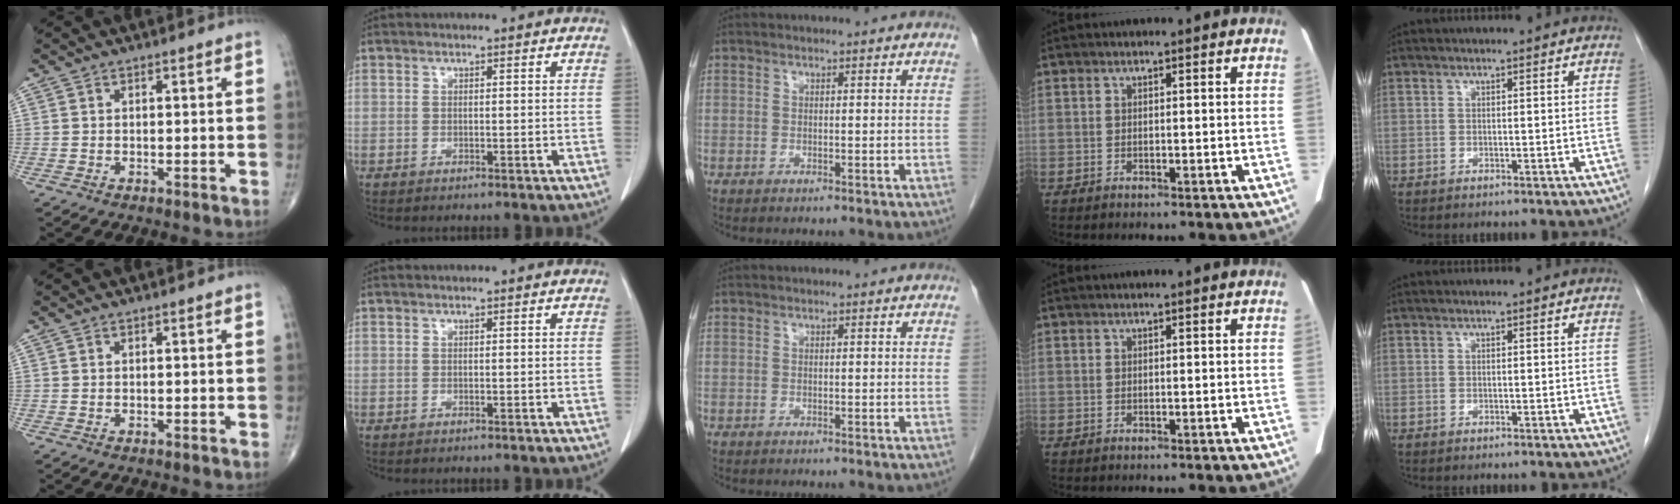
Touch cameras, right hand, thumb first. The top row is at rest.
{}